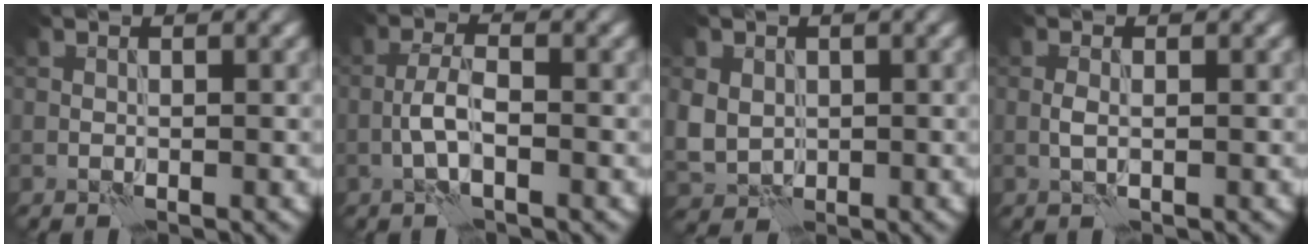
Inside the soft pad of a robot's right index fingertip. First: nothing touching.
{"total": 2.4, "force": [-0.8, 0.8, 2.2], "torque": [-0.048, 0.007, -0.023]}
{"total": 3.3, "force": [0.6, 3.0, 1.2], "torque": [-0.037, -0.004, 0.018]}
{"total": 0.9, "force": [0.1, 0.4, 0.8], "torque": [-0.021, -0.001, -0.003]}